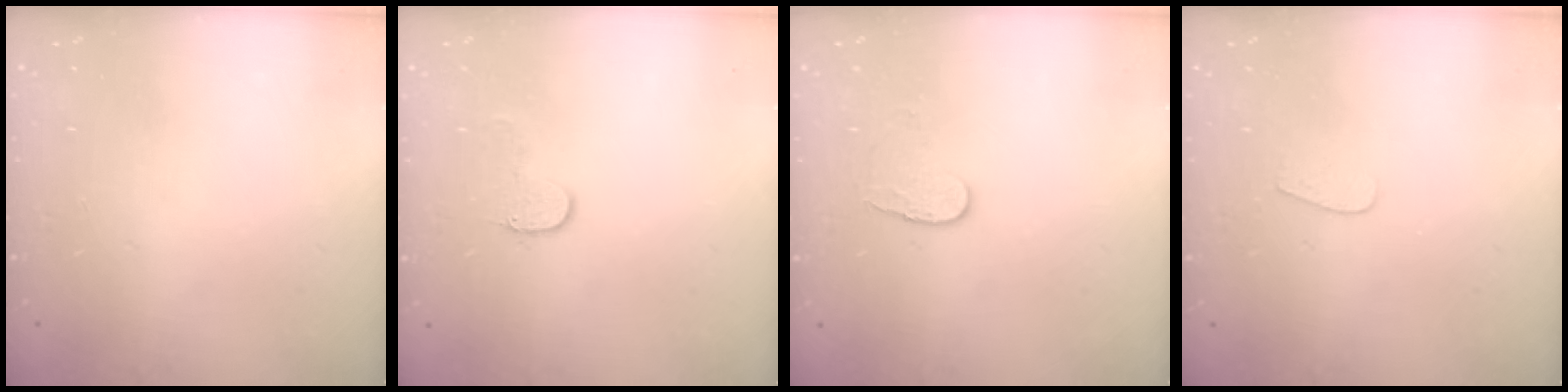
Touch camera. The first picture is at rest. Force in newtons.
{"total": 4.6, "press": 4.6, "slide": 0.5}
{"total": 5.8, "press": 5.7, "slide": 0.5}
{"total": 3.7, "press": 3.7, "slide": 0.3}